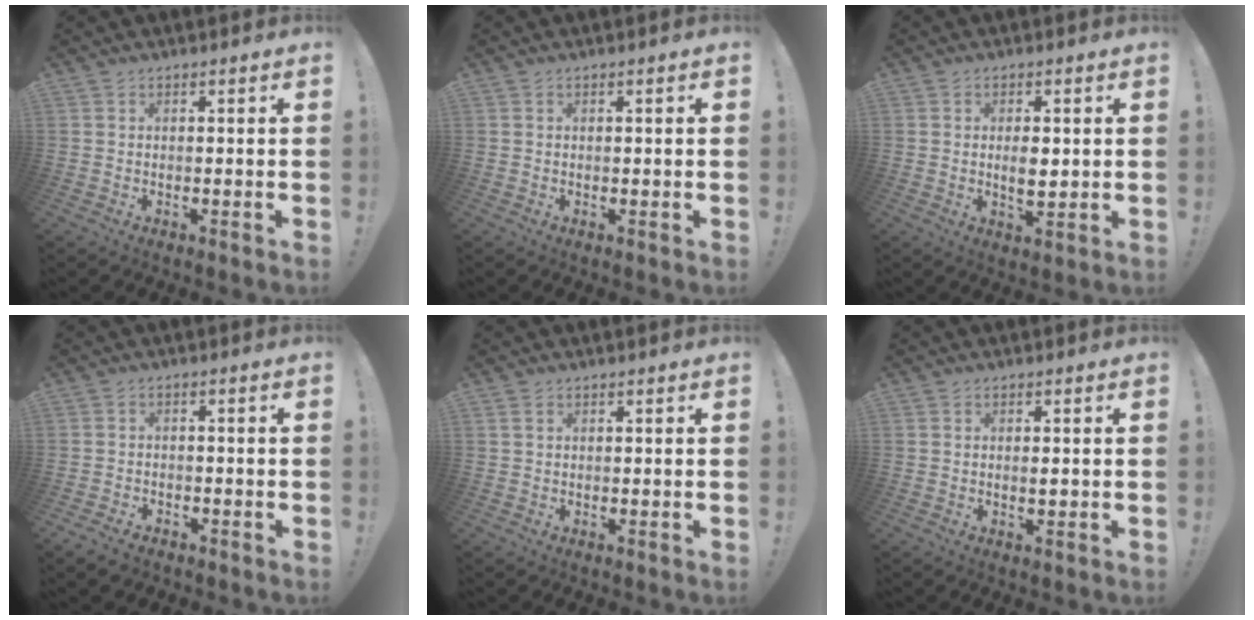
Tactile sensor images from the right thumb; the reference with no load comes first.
{"total": 0.7, "force": [0.3, -0.1, 0.6], "torque": [-0.012, -0.001, 0.005]}
{"total": 5.2, "force": [0.4, 2.5, 4.6], "torque": [-0.061, -0.010, 0.001]}
{"total": 3.5, "force": [-2.6, 1.8, 1.6], "torque": [-0.024, 0.006, -0.044]}
{"total": 1.2, "force": [0.7, 0.6, 0.7], "torque": [-0.008, -0.002, 0.012]}
{"total": 1.2, "force": [0.0, 0.4, 1.1], "torque": [-0.005, -0.006, -0.005]}